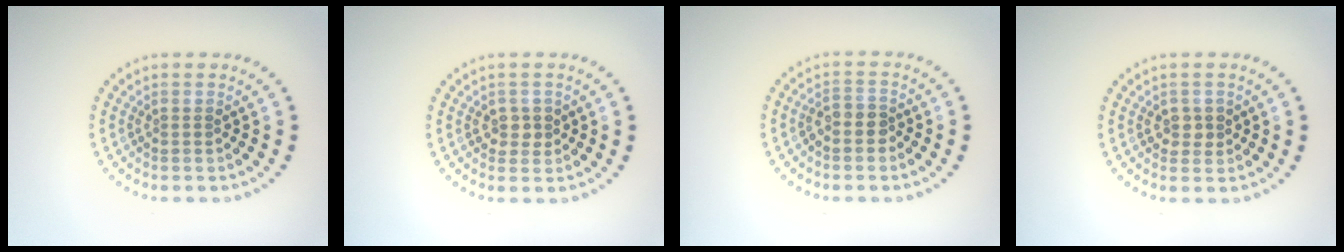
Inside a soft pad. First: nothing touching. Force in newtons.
{"total": 1.5, "press": 1.4, "slide": 0.4}
{"total": 2.0, "press": 1.8, "slide": 0.9}
{"total": 1.5, "press": 1.4, "slide": 0.6}